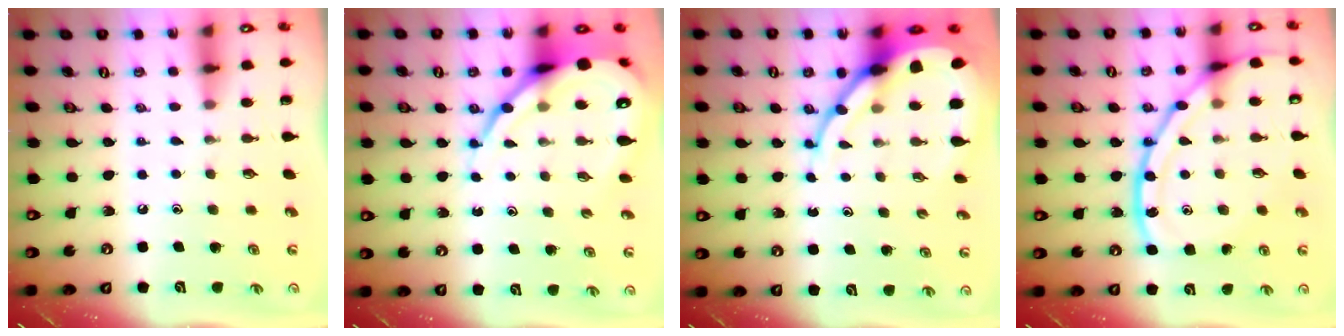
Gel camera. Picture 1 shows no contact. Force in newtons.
{"total": 13.7, "press": 13.6, "slide": 1.5}
{"total": 12.5, "press": 12.4, "slide": 1.4}
{"total": 17.4, "press": 17.3, "slide": 1.6}